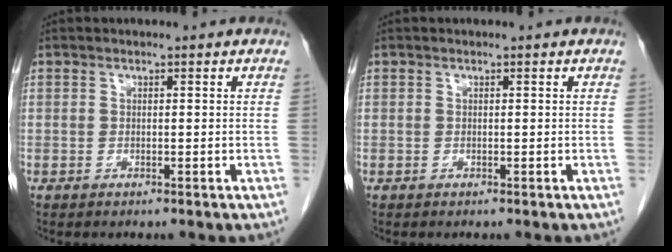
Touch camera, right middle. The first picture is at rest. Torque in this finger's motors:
{"motor_torque": [0.00, 0.00, 0.00, 0.00]}